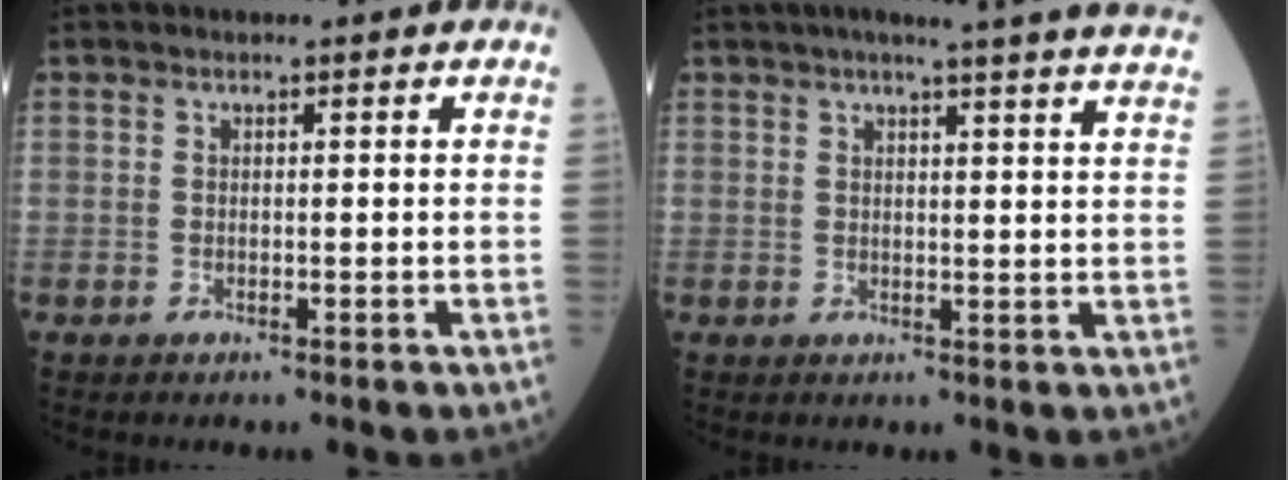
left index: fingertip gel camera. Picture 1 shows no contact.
{"total": 17.6, "force": [15.5, -0.5, 8.2], "torque": [-0.115, -0.012, 0.175]}